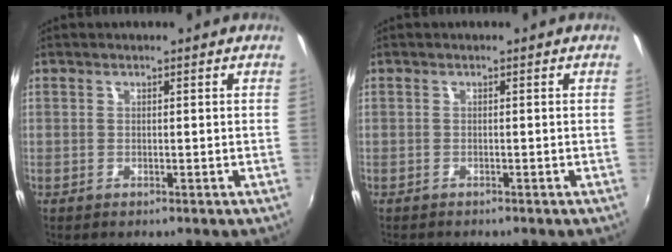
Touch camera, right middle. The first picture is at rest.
{"total": 1.0, "force": [-0.9, 0.0, 0.3], "torque": [-0.007, -0.005, -0.015]}